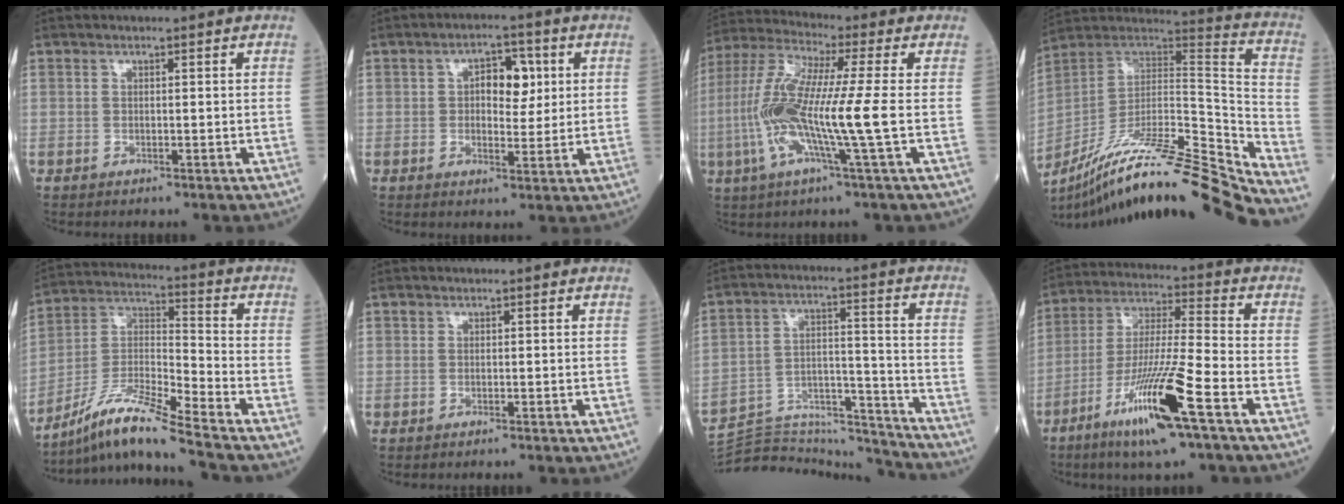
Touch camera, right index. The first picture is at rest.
{"total": 5.8, "force": [1.4, 3.0, 4.7], "torque": [-0.067, 0.014, 0.020]}
{"total": 13.9, "force": [-2.2, -0.5, 13.7], "torque": [-0.285, -0.002, -0.055]}
{"total": 28.6, "force": [-24.2, -0.2, 15.2], "torque": [-0.212, -0.021, -0.384]}
{"total": 12.5, "force": [-10.4, -1.4, 6.7], "torque": [-0.139, -0.007, -0.196]}
{"total": 0.0}
{"total": 19.4, "force": [-19.0, 1.8, 3.4], "torque": [-0.072, 0.037, -0.285]}
{"total": 14.6, "force": [-7.5, -0.1, 12.6], "torque": [-0.253, -0.025, -0.137]}